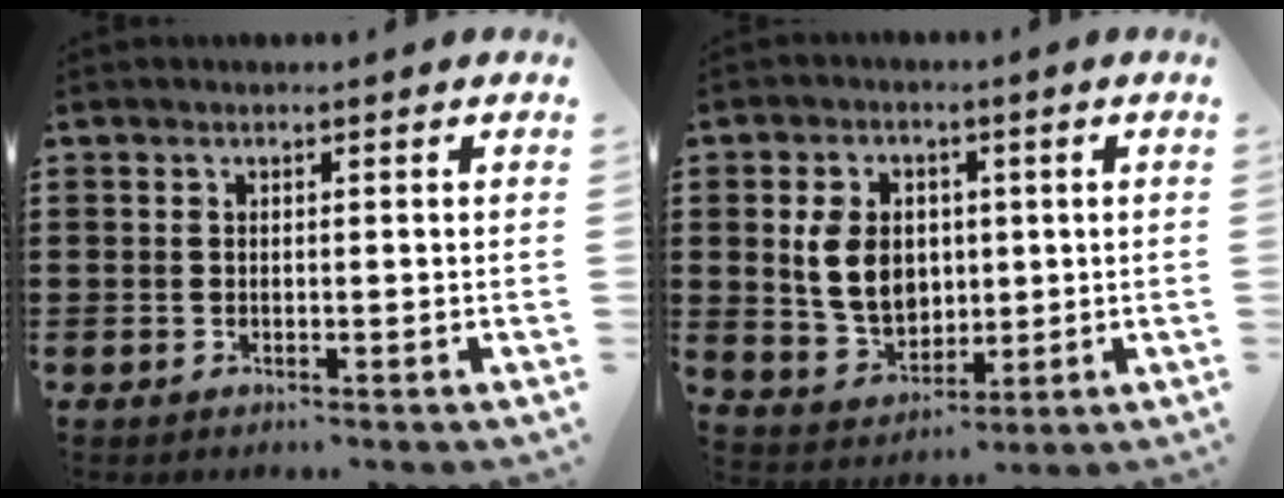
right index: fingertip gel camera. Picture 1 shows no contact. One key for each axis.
{"total": 8.2, "fx": 1.2, "fy": 6.0, "fz": 5.4, "tx": -0.115, "ty": 0.008, "tz": 0.017}